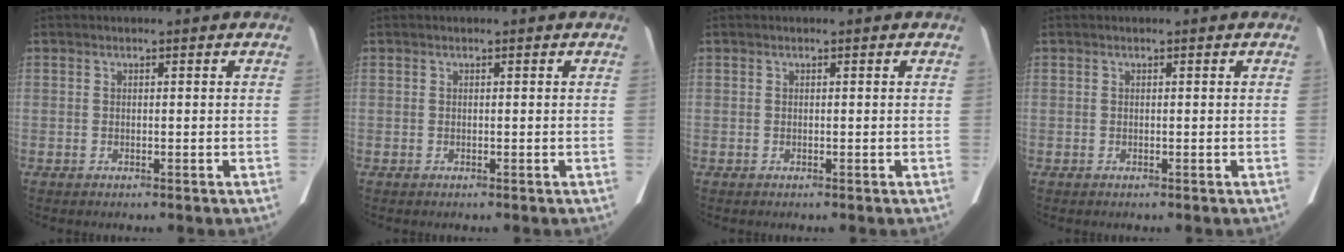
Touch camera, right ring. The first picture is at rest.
{"total": 0.0}
{"total": 0.0}
{"total": 0.0}